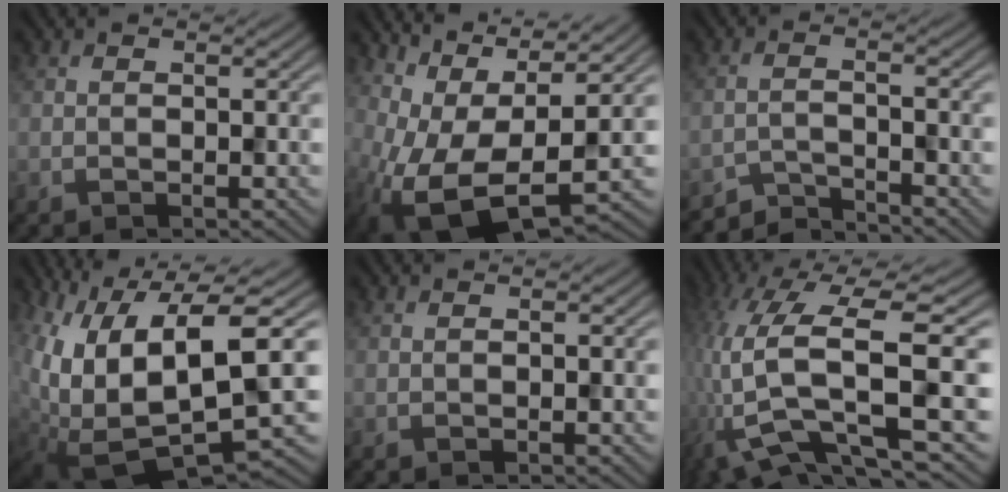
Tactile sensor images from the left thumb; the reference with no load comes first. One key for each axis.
{"total": 12.1, "fx": 0.9, "fy": 6.0, "fz": 10.5, "tx": -0.219, "ty": -0.015, "tz": 0.028}
{"total": 3.5, "fx": -3.4, "fy": 0.2, "fz": 0.6, "tx": -0.007, "ty": 0.001, "tz": -0.072}
{"total": 15.4, "fx": 1.8, "fy": 6.8, "fz": 13.7, "tx": -0.269, "ty": -0.019, "tz": 0.048}
{"total": 0.0}
{"total": 13.9, "fx": -1.8, "fy": 5.2, "fz": 12.8, "tx": -0.299, "ty": -0.019, "tz": 0.006}